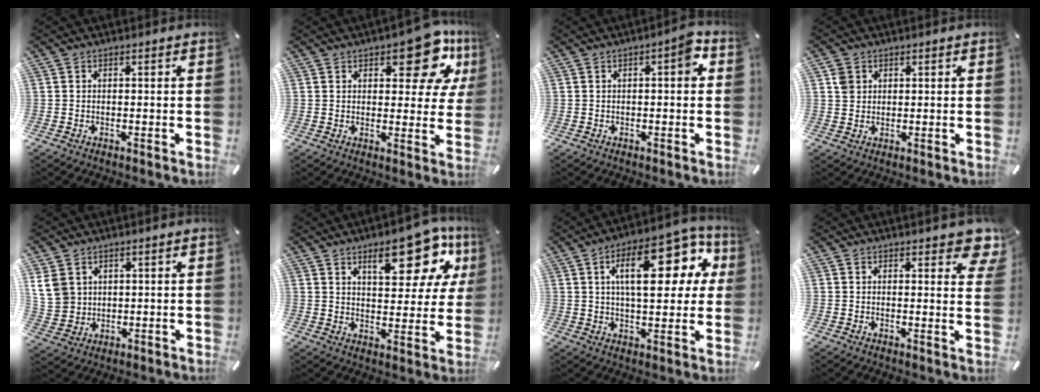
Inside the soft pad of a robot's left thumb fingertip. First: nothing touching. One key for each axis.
{"total": 12.4, "fx": 7.1, "fy": 6.1, "fz": 8.2, "tx": -0.084, "ty": -0.041, "tz": 0.117}
{"total": 4.9, "fx": 0.5, "fy": 1.8, "fz": 4.6, "tx": -0.055, "ty": 0.005, "tz": -0.002}
{"total": 2.9, "fx": 1.0, "fy": 2.8, "fz": 0.3, "tx": 0.005, "ty": -0.001, "tz": 0.014}
{"total": 7.4, "fx": 3.2, "fy": 6.5, "fz": 1.9, "tx": -0.062, "ty": -0.002, "tz": 0.063}
{"total": 17.1, "fx": 9.2, "fy": 8.1, "fz": 11.9, "tx": -0.143, "ty": -0.046, "tz": 0.147}
{"total": 20.9, "fx": 7.0, "fy": 9.6, "fz": 17.2, "tx": -0.248, "ty": -0.013, "tz": 0.107}
{"total": 4.8, "fx": 3.5, "fy": 2.3, "fz": 2.4, "tx": -0.016, "ty": -0.019, "tz": 0.056}